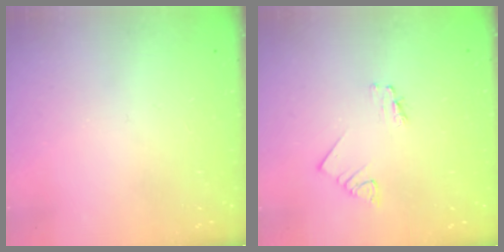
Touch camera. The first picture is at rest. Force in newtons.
{"total": 1.2, "press": 1.2, "slide": 0.1}